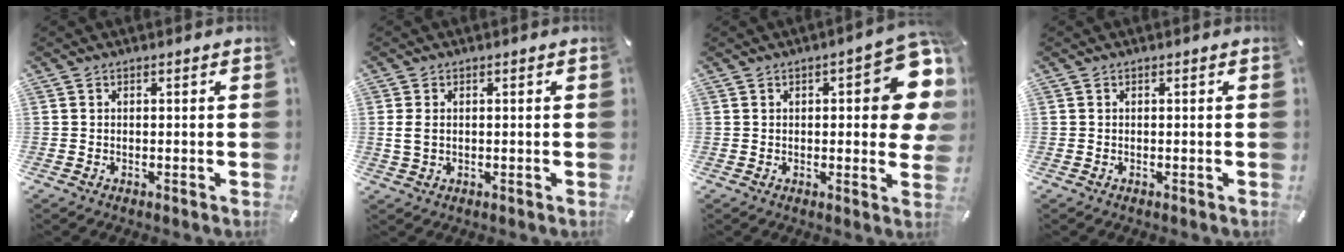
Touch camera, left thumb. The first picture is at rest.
{"total": 2.5, "force": [0.3, 1.8, 1.8], "torque": [-0.036, 0.005, 0.005]}
{"total": 14.6, "force": [3.8, 5.6, 12.9], "torque": [-0.147, -0.028, 0.062]}
{"total": 0.0}